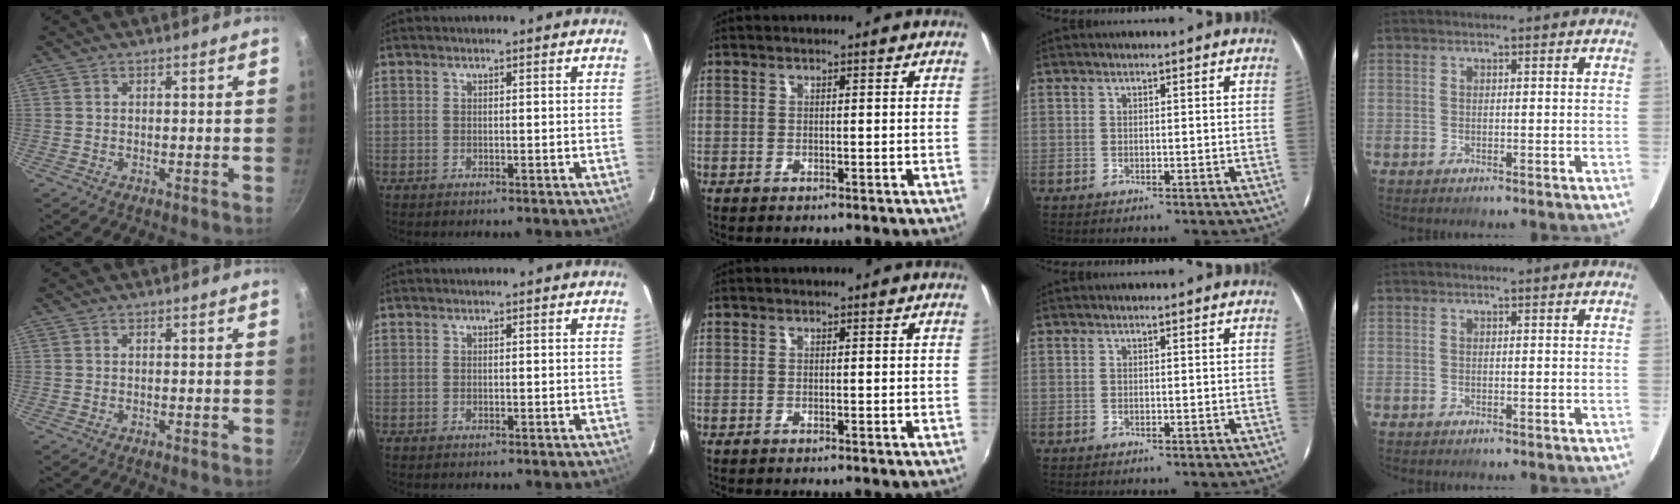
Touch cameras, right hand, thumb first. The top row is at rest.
{}